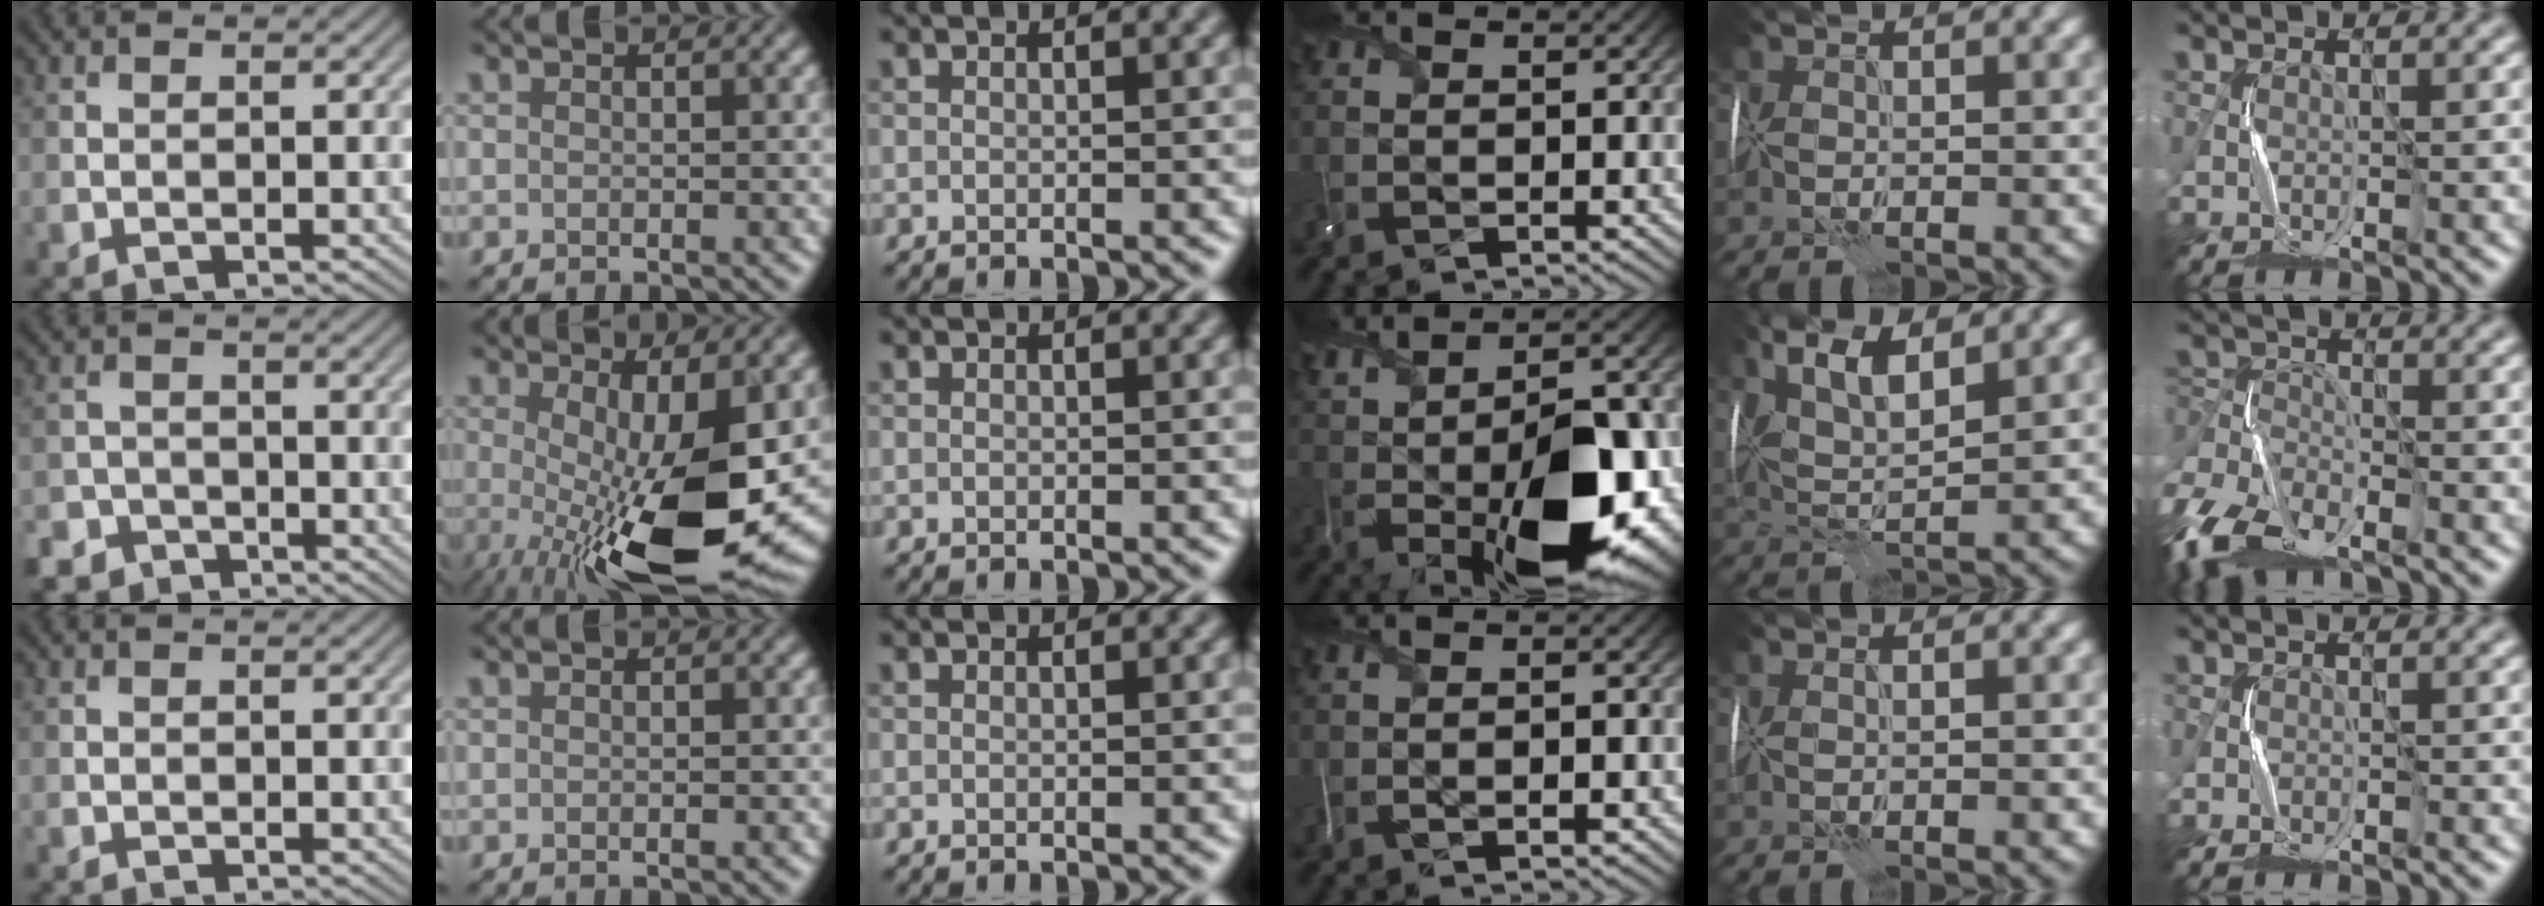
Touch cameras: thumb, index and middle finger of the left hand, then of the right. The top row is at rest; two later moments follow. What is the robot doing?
{"motion": "wrap", "object": "scarf"}